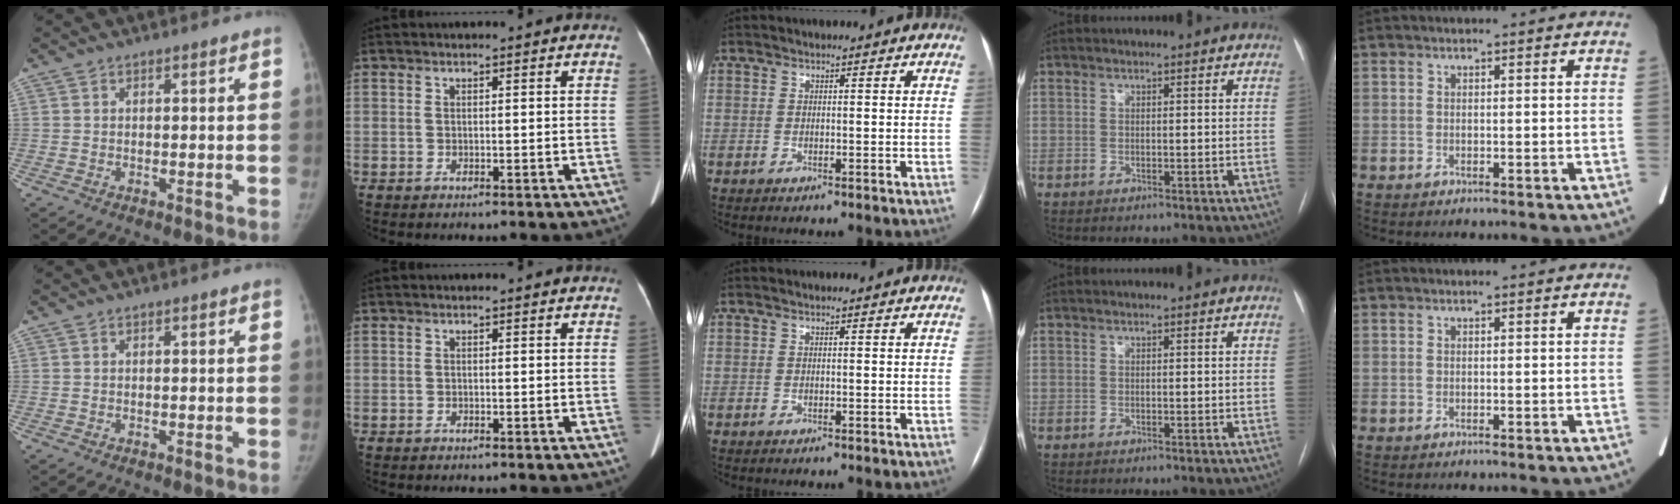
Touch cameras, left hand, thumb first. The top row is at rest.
{}